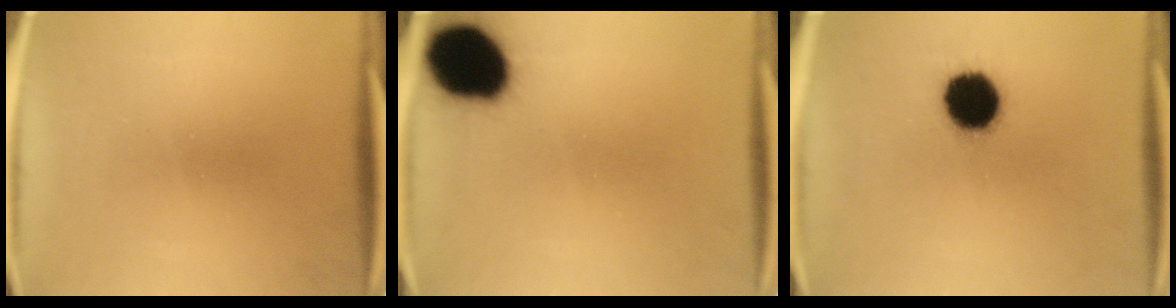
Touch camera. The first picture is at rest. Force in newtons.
{"total": 19.0}
{"total": 13.9}